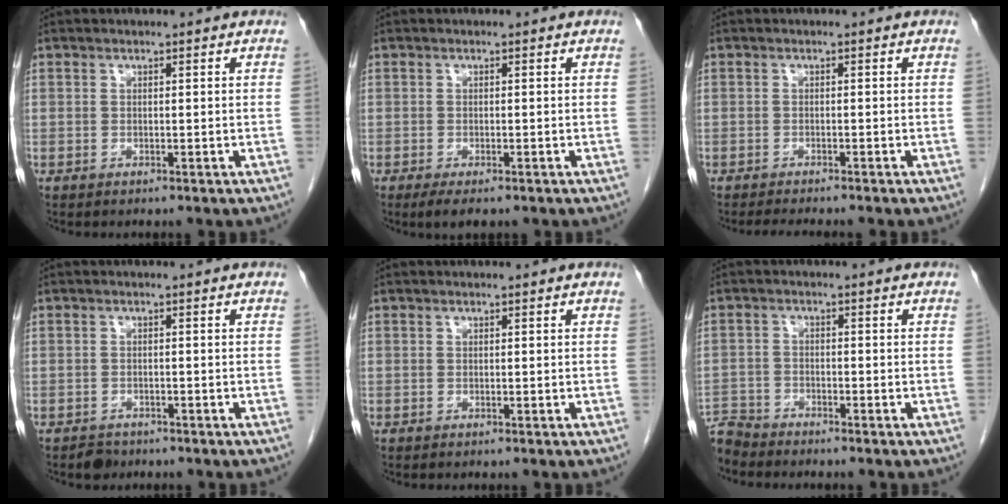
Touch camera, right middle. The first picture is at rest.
{"total": 3.3, "force": [-2.3, 1.0, 2.2], "torque": [-0.033, -0.006, -0.032]}
{"total": 3.7, "force": [-3.3, -0.2, 1.7], "torque": [-0.020, -0.007, -0.048]}
{"total": 1.9, "force": [-1.5, 1.1, 0.4], "torque": [-0.011, 0.002, -0.023]}
{"total": 0.0}
{"total": 4.7, "force": [-4.7, 0.5, -0.4], "torque": [0.014, -0.007, -0.090]}